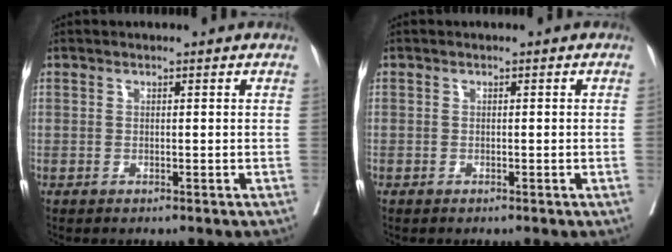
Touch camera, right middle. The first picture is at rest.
{"total": 0.0}